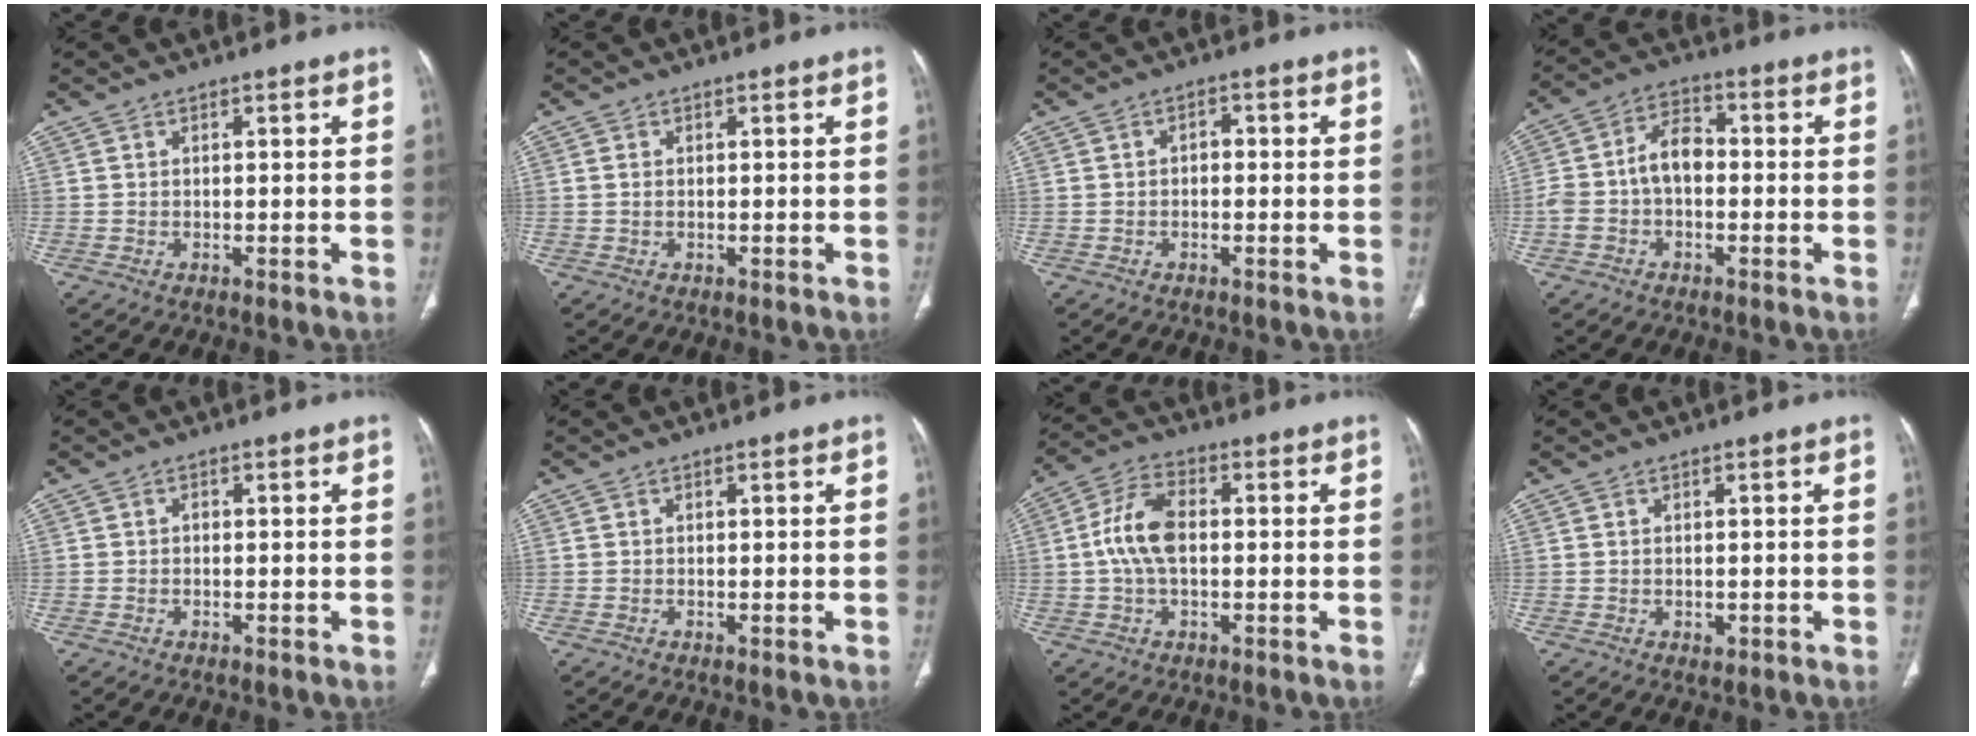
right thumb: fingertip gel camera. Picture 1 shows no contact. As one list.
[{"total": 0.9, "force": [0.1, 0.6, 0.6], "torque": [-0.014, 0.002, 0.002]}, {"total": 1.9, "force": [-0.2, 1.3, 1.4], "torque": [-0.012, 0.010, -0.008]}, {"total": 8.6, "force": [-1.0, 5.6, 6.4], "torque": [-0.119, 0.034, -0.029]}, {"total": 0.6, "force": [-0.1, 0.5, 0.4], "torque": [-0.003, 0.003, -0.007]}, {"total": 0.0}, {"total": 8.9, "force": [0.0, 5.0, 7.4], "torque": [-0.150, 0.022, -0.006]}, {"total": 1.3, "force": [-0.3, 0.8, 0.9], "torque": [-0.013, -0.002, -0.001]}]